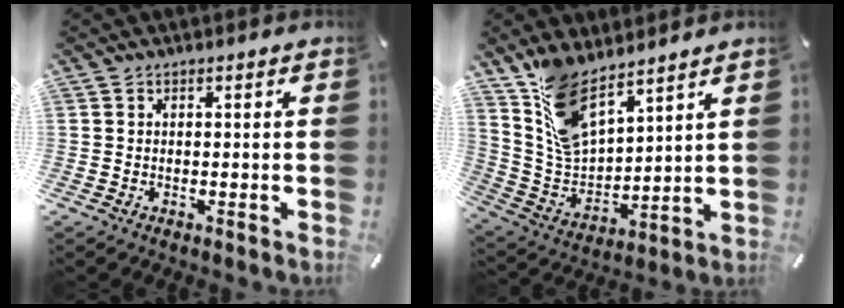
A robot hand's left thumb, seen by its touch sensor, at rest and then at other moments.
{"total": 11.6, "force": [9.4, 4.3, 5.2], "torque": [-0.140, -0.058, 0.179]}